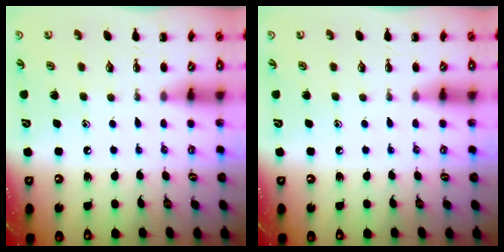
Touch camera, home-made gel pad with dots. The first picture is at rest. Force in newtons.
{"total": 0.0}